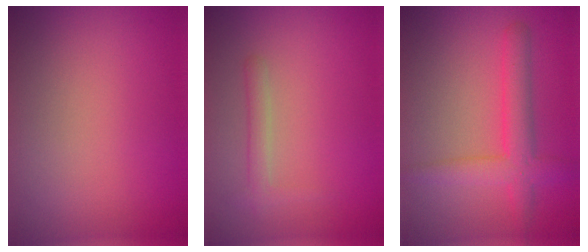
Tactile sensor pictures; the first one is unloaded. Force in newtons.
{"total": 0.9, "press": 0.9, "slide": 0.1}
{"total": 4.0, "press": 4.0, "slide": 0.2}